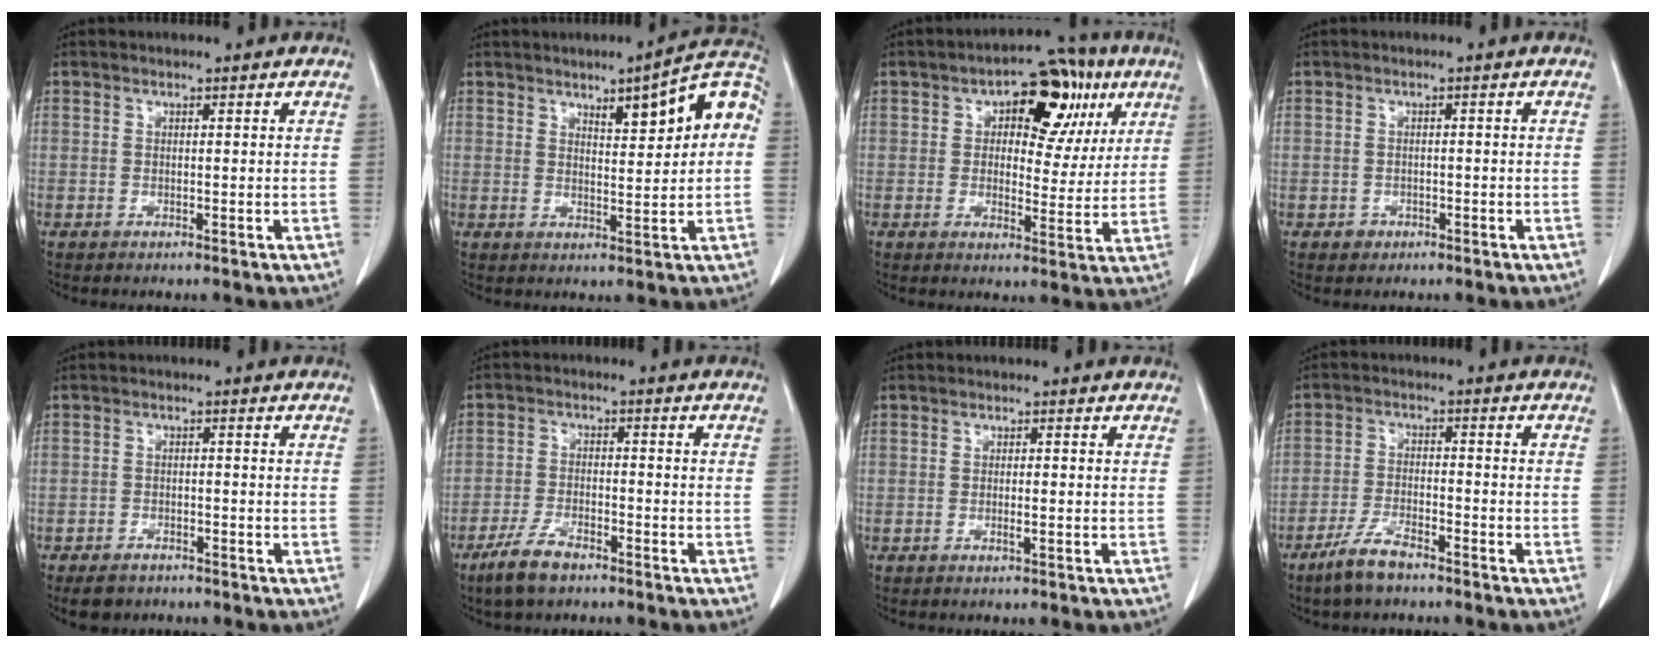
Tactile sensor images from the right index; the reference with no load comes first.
{"total": 10.2, "force": [2.6, 2.3, 9.6], "torque": [-0.128, 0.029, 0.033]}
{"total": 12.3, "force": [4.8, 6.6, 9.3], "torque": [-0.107, 0.032, 0.064]}
{"total": 1.5, "force": [-0.8, 1.3, 0.2], "torque": [0.002, 0.006, -0.012]}
{"total": 3.8, "force": [-3.0, 2.0, 1.3], "torque": [-0.024, -0.001, -0.047]}
{"total": 6.0, "force": [-4.5, 1.9, 3.6], "torque": [-0.080, -0.006, -0.083]}
{"total": 1.2, "force": [-0.4, -0.1, 1.1], "torque": [-0.020, -0.001, -0.008]}
{"total": 6.0, "force": [-4.6, 1.3, 3.5], "torque": [-0.078, -0.007, -0.090]}